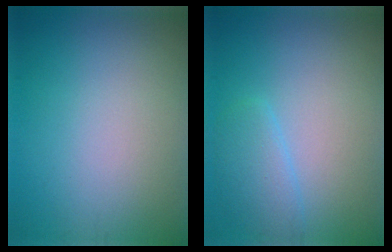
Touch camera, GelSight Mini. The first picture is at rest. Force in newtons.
{"total": 2.4, "press": 2.4, "slide": 0.2}